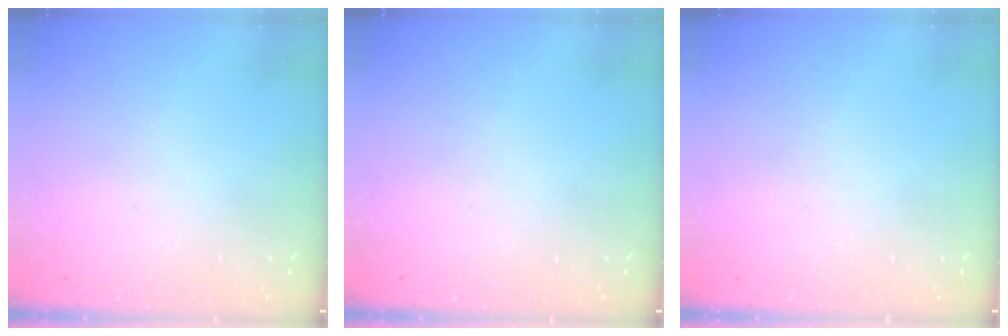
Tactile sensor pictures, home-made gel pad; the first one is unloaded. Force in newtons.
{"total": 0.0}
{"total": 0.0}